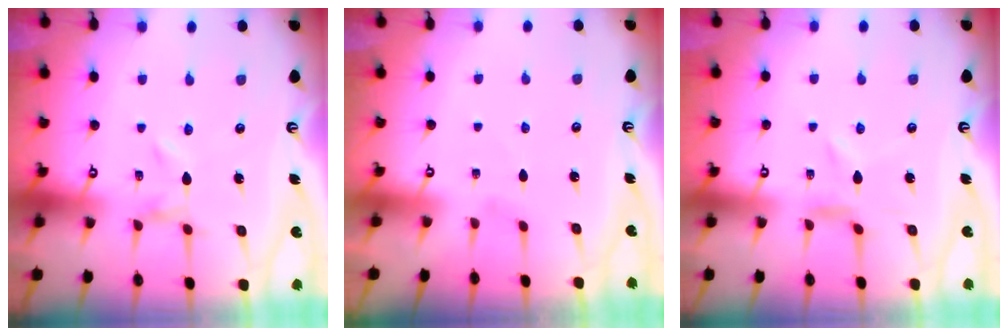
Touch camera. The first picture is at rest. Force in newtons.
{"total": 0.9, "press": 0.9, "slide": 0.1}
{"total": 1.4, "press": 1.4, "slide": 0.3}